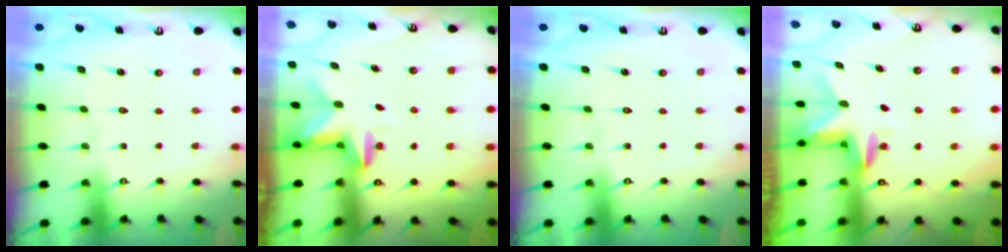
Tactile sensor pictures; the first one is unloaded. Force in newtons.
{"total": 2.7, "press": 2.7, "slide": 0.5}
{"total": 0.0}
{"total": 2.9, "press": 2.9, "slide": 0.2}